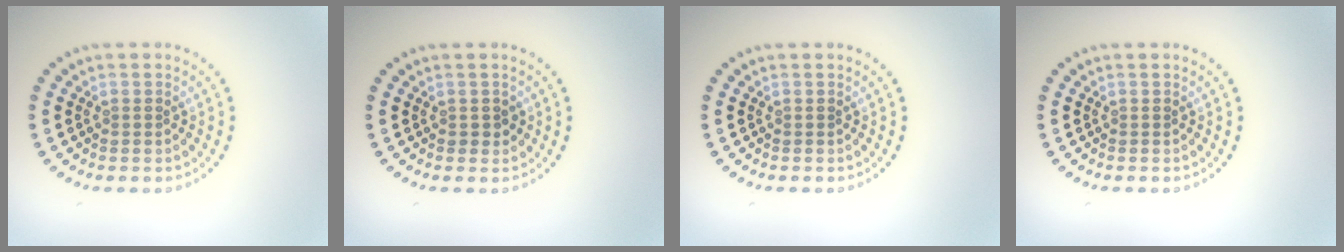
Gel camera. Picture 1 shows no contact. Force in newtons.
{"total": 0.9, "press": 0.8, "slide": 0.3}
{"total": 0.0}
{"total": 0.0}